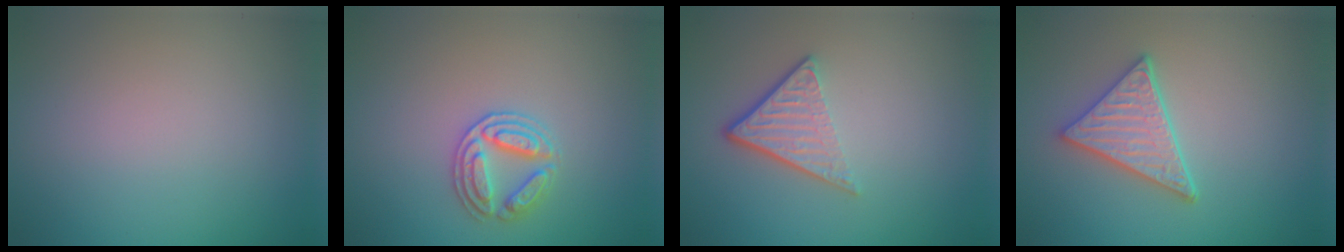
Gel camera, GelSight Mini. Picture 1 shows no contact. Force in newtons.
{"total": 2.8, "press": 2.7, "slide": 0.4}
{"total": 3.9, "press": 2.7, "slide": 2.9}
{"total": 4.3, "press": 3.6, "slide": 2.3}